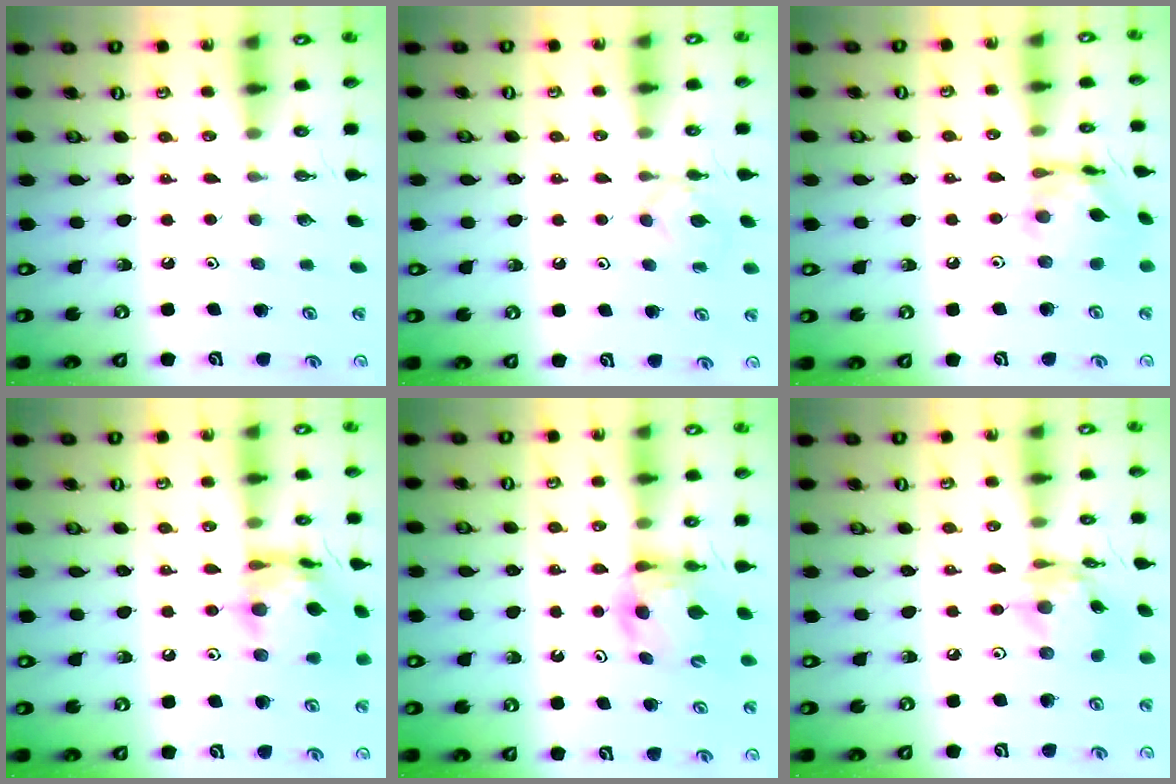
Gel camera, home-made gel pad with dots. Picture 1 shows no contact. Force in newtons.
{"total": 6.2, "press": 6.1, "slide": 1.0}
{"total": 11.7, "press": 11.7, "slide": 1.0}
{"total": 14.5, "press": 14.4, "slide": 1.4}
{"total": 6.4, "press": 6.4, "slide": 0.3}
{"total": 10.4, "press": 10.4, "slide": 0.9}